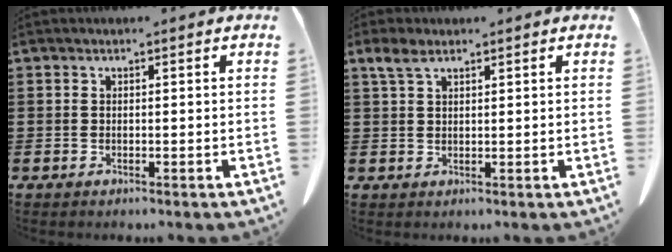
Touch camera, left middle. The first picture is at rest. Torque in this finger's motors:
{"motor_torque": [0.08, 0.01, 0.03, 0.04]}